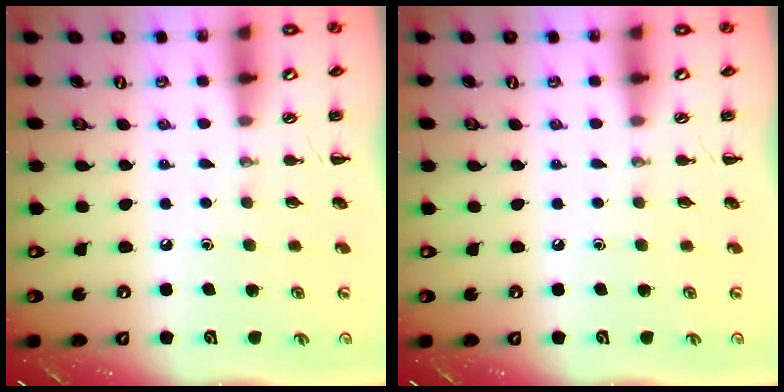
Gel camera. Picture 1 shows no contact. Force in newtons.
{"total": 0.0}